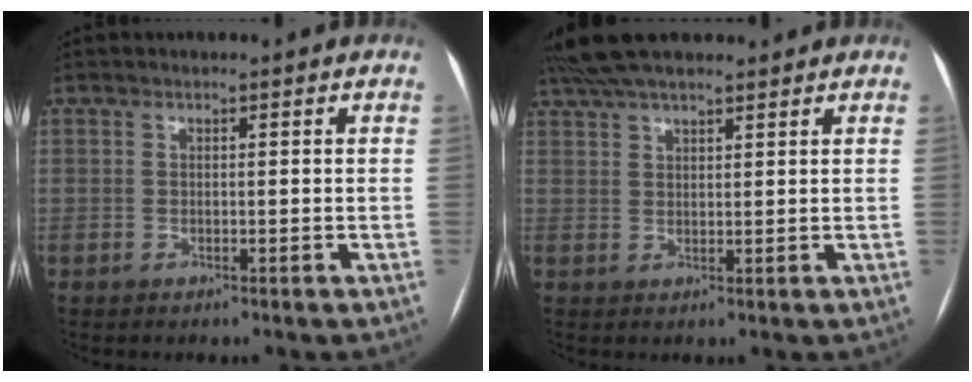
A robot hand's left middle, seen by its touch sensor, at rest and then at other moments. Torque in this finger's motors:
{"motor_torque": [0.91, -0.86, 0.55, 0.04]}